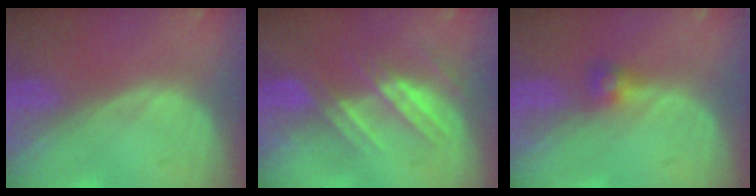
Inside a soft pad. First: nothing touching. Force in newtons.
{"total": 7.3, "press": 6.5, "slide": 3.3}
{"total": 2.5, "press": 2.5, "slide": 0.2}